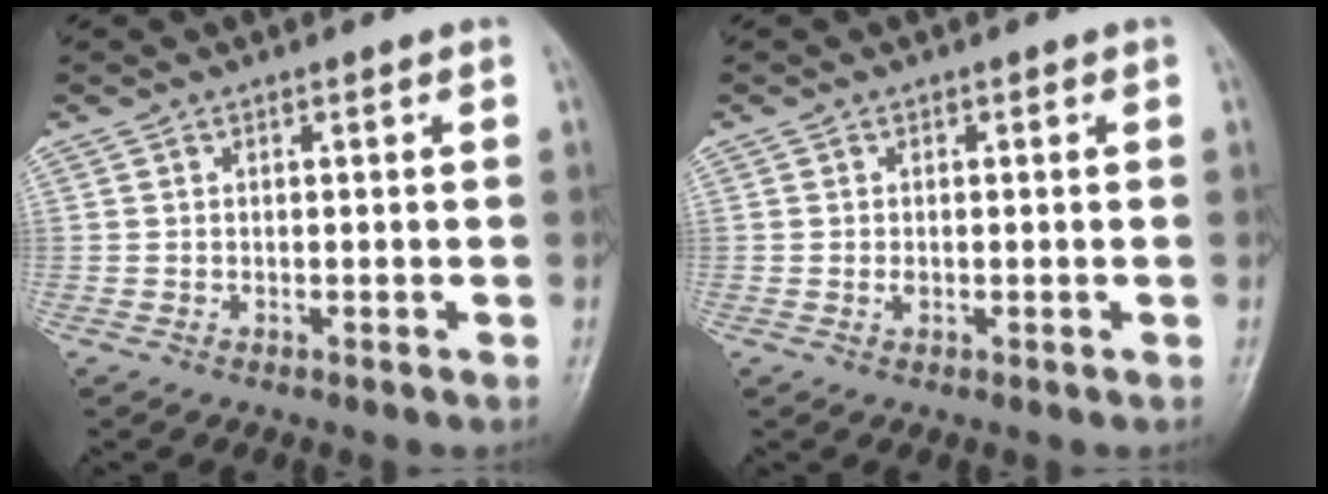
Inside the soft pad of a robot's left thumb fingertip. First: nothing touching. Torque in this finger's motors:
{"motor_torque": [-0.09, -0.02, 0.04, 0.01, 0.00]}